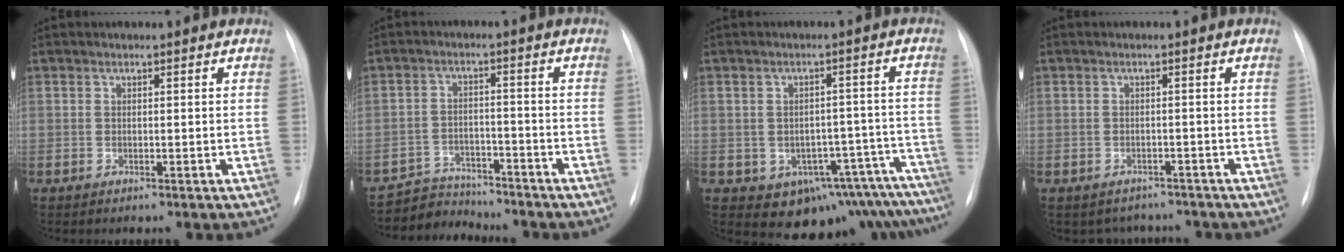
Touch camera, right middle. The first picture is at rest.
{"total": 6.0, "force": [-5.8, 1.5, -0.9], "torque": [0.017, 0.008, -0.099]}
{"total": 14.1, "force": [-11.0, 7.7, 4.4], "torque": [-0.028, 0.046, -0.120]}
{"total": 3.8, "force": [-3.1, 2.2, -0.3], "torque": [0.006, 0.016, -0.042]}